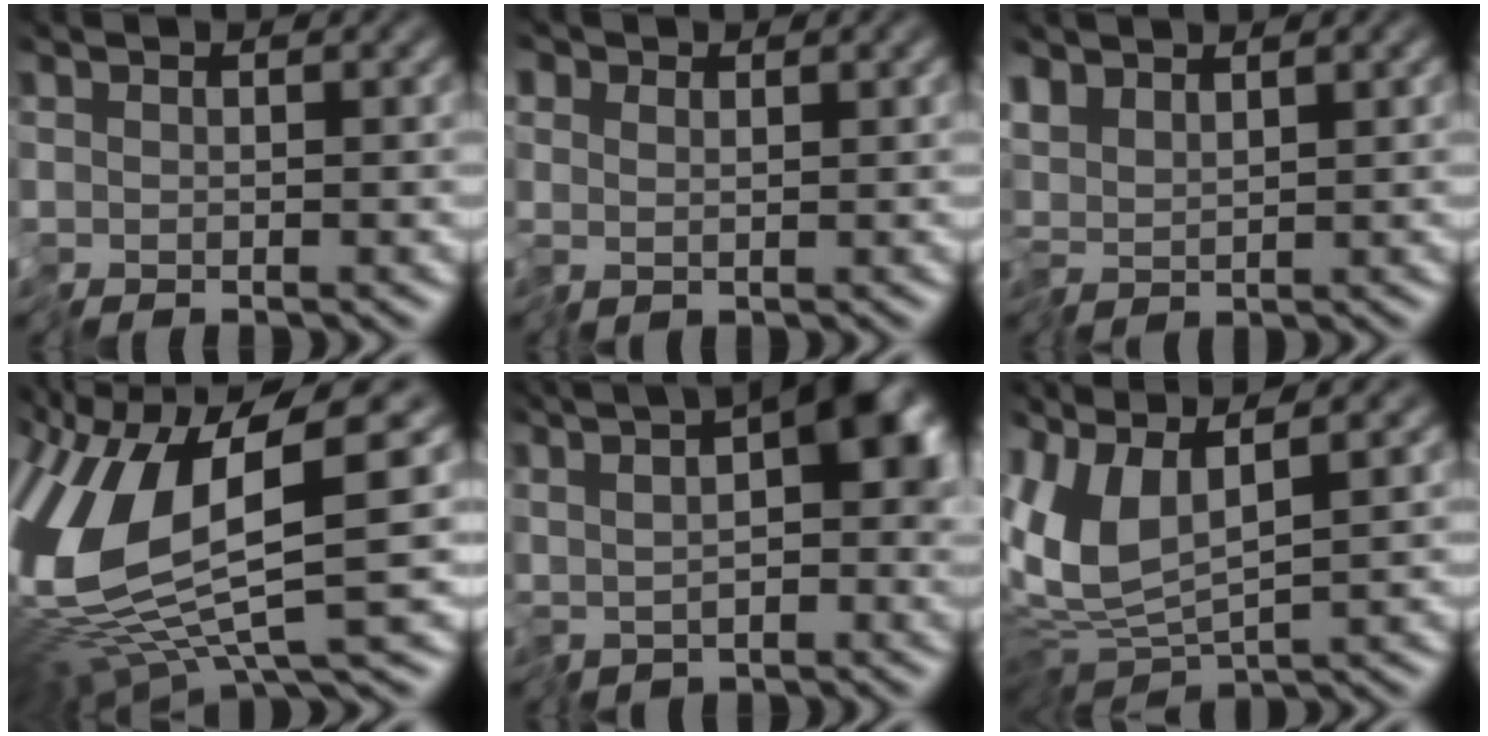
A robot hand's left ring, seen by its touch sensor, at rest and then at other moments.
{"total": 1.2, "force": [0.8, 0.8, 0.2], "torque": [-0.004, 0.006, 0.015]}
{"total": 2.3, "force": [1.9, 0.7, 1.1], "torque": [-0.029, 0.006, 0.038]}
{"total": 11.9, "force": [1.5, 3.7, 11.2], "torque": [-0.256, -0.017, 0.038]}
{"total": 8.3, "force": [1.9, 3.2, 7.3], "torque": [-0.114, 0.010, 0.029]}
{"total": 6.6, "force": [1.7, 2.1, 6.0], "torque": [-0.152, 0.003, 0.040]}